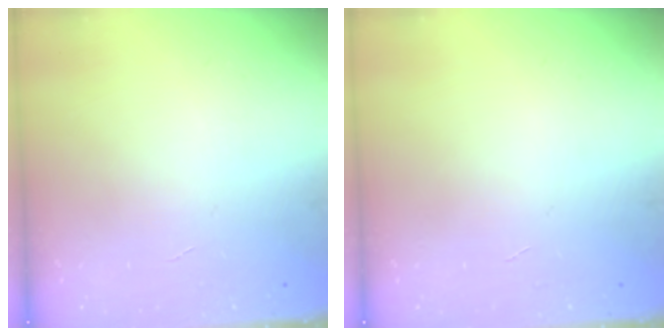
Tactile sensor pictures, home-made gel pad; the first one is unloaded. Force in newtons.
{"total": 0.0}